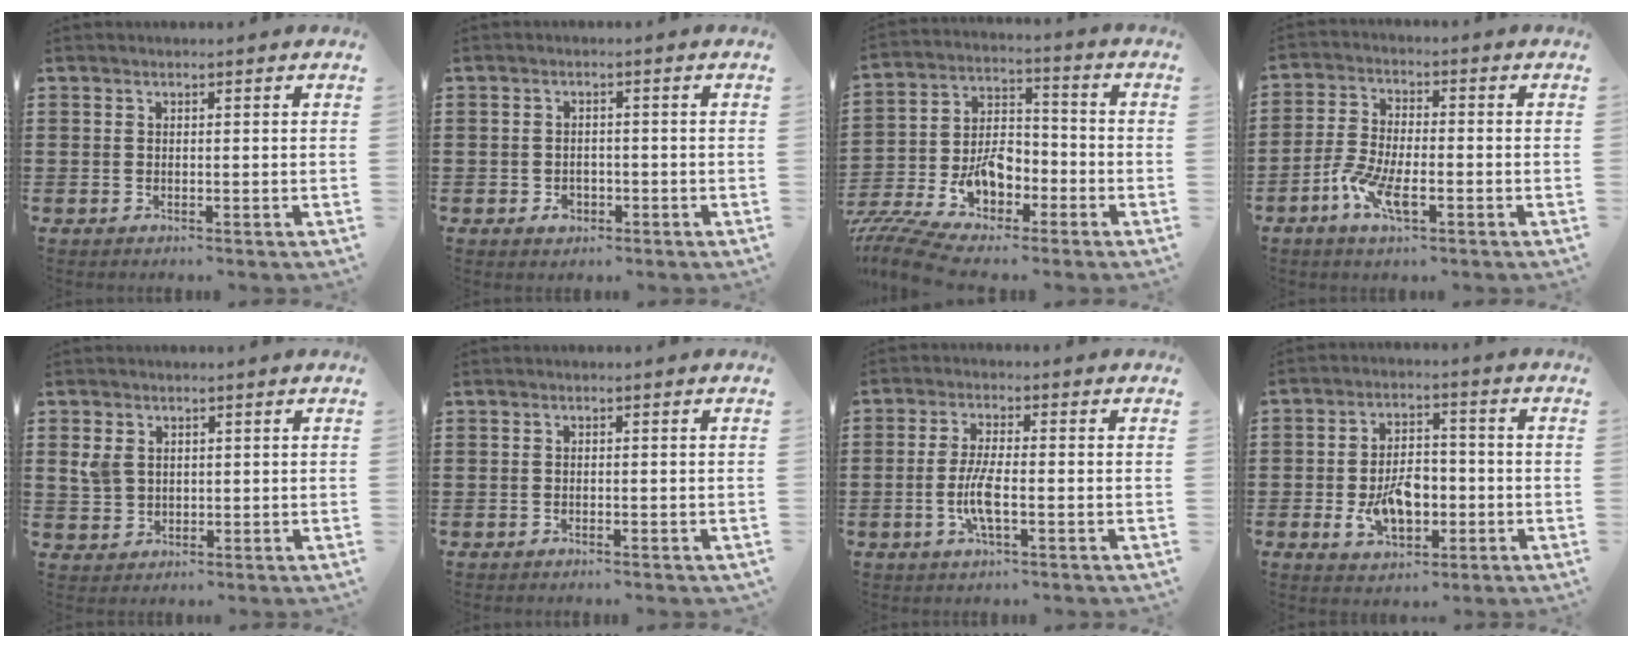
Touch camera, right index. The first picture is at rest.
{"total": 2.1, "force": [-1.1, 1.4, 1.1], "torque": [-0.022, 0.000, -0.022]}
{"total": 9.8, "force": [-5.8, 5.1, 6.0], "torque": [-0.148, -0.002, -0.115]}
{"total": 7.0, "force": [-3.4, 2.4, 5.6], "torque": [-0.130, -0.008, -0.066]}
{"total": 3.2, "force": [0.9, 2.5, 1.6], "torque": [-0.048, 0.007, 0.015]}
{"total": 0.6, "force": [-0.6, -0.1, 0.2], "torque": [-0.008, -0.005, -0.011]}
{"total": 5.3, "force": [-1.5, 1.1, 5.0], "torque": [-0.112, -0.008, -0.035]}
{"total": 8.1, "force": [-2.1, 4.6, 6.3], "torque": [-0.110, 0.000, -0.040]}